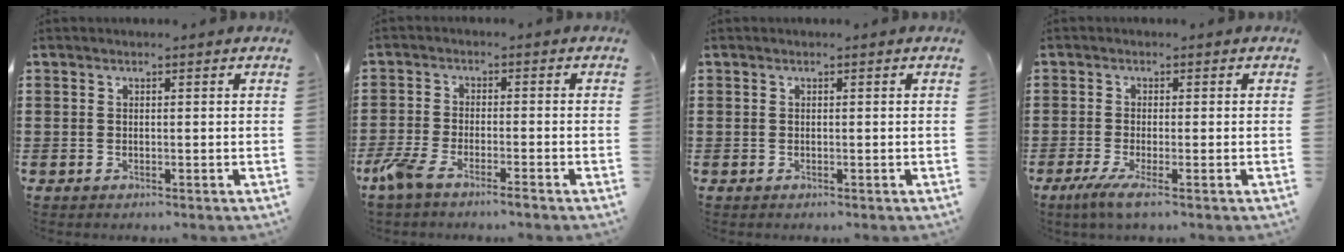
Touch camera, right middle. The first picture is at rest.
{"total": 4.5, "force": [-3.3, 0.6, 3.0], "torque": [-0.084, -0.013, -0.069]}
{"total": 0.0}
{"total": 2.7, "force": [-1.3, 0.1, 2.3], "torque": [-0.049, -0.005, -0.025]}